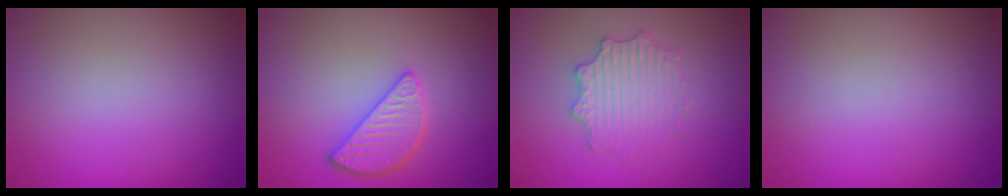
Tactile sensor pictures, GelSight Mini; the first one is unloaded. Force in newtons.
{"total": 3.3, "press": 3.1, "slide": 1.0}
{"total": 3.6, "press": 3.5, "slide": 0.6}
{"total": 0.0}